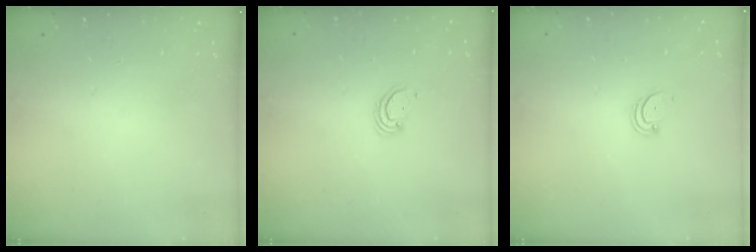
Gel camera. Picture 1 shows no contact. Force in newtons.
{"total": 2.3, "press": 2.3, "slide": 0.2}
{"total": 2.2, "press": 2.2, "slide": 0.3}